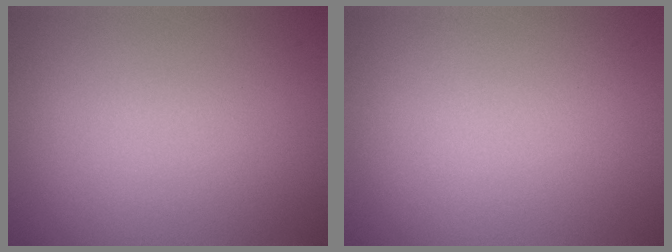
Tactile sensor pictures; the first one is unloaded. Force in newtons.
{"total": 0.0}